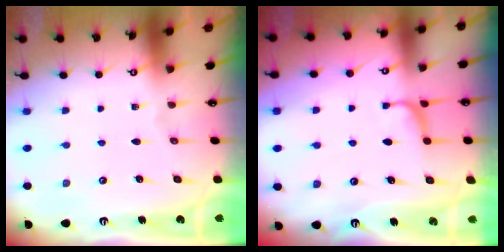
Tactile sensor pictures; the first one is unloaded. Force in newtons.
{"total": 2.0, "press": 1.9, "slide": 0.4}